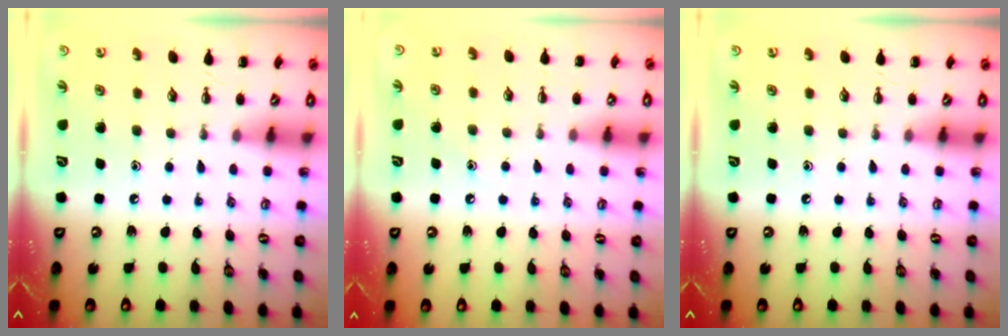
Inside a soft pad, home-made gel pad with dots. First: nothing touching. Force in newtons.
{"total": 4.7, "press": 4.5, "slide": 1.4}
{"total": 0.0}